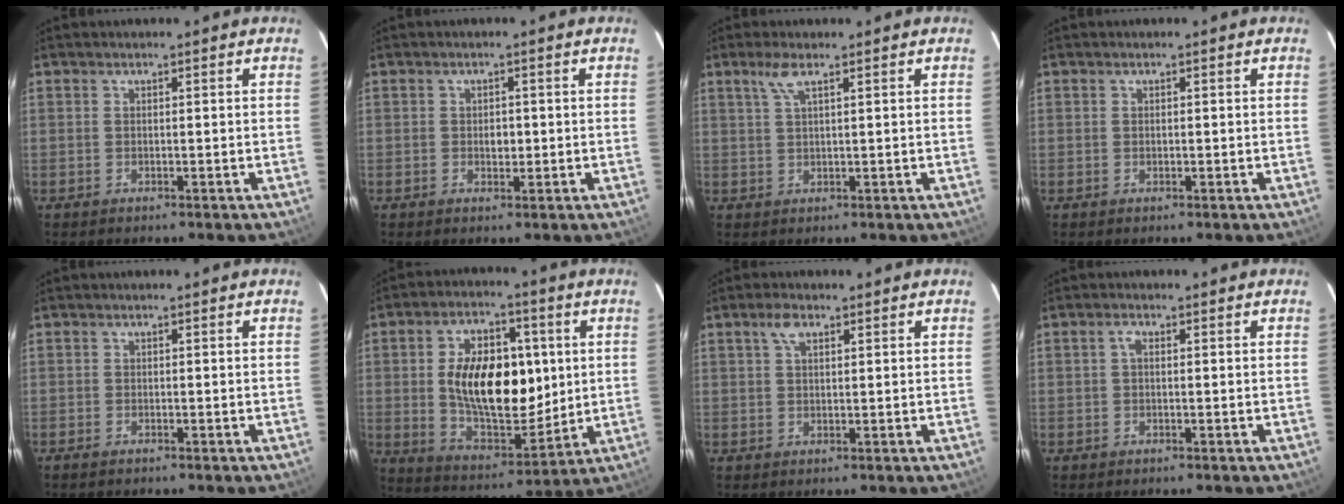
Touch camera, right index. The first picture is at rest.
{"total": 2.1, "force": [-0.1, 1.5, 1.4], "torque": [-0.022, 0.003, -0.003]}
{"total": 2.9, "force": [1.8, 0.4, 2.3], "torque": [-0.049, 0.006, 0.038]}
{"total": 0.8, "force": [0.1, 0.5, 0.6], "torque": [-0.011, 0.002, 0.003]}
{"total": 0.9, "force": [-0.8, 0.4, 0.2], "torque": [-0.008, -0.002, -0.017]}
{"total": 18.0, "force": [2.0, 10.1, 14.8], "torque": [-0.258, 0.009, 0.047]}
{"total": 2.9, "force": [1.4, 1.4, 2.0], "torque": [-0.039, 0.008, 0.027]}
{"total": 1.2, "force": [0.1, 0.6, 1.0], "torque": [-0.020, 0.007, -0.001]}